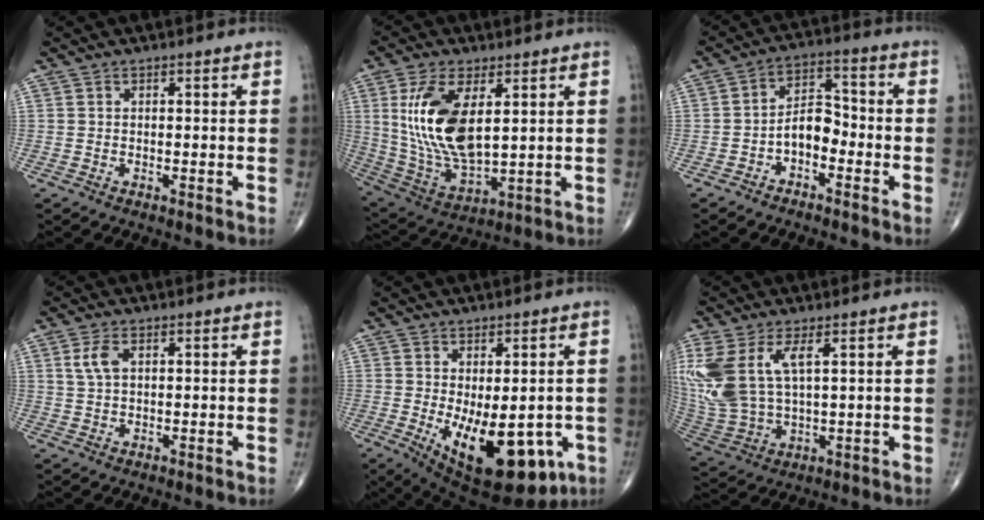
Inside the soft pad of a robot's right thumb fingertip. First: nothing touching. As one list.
[{"total": 16.8, "force": [4.0, 7.8, 14.4], "torque": [-0.287, -0.022, 0.090]}, {"total": 6.4, "force": [-2.6, 3.8, 4.4], "torque": [-0.059, 0.039, -0.056]}, {"total": 3.6, "force": [1.2, 1.9, 2.8], "torque": [-0.064, 0.005, 0.025]}, {"total": 17.7, "force": [-5.4, 8.8, 14.4], "torque": [-0.185, -0.016, -0.054]}, {"total": 16.0, "force": [4.8, 7.6, 13.2], "torque": [-0.317, -0.015, 0.106]}]